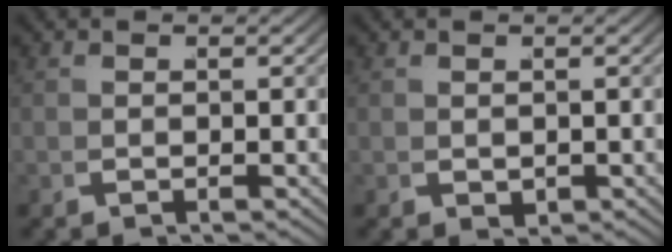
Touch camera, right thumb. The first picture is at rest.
{"total": 1.0, "force": [0.2, 0.8, 0.6], "torque": [-0.011, -0.009, 0.014]}